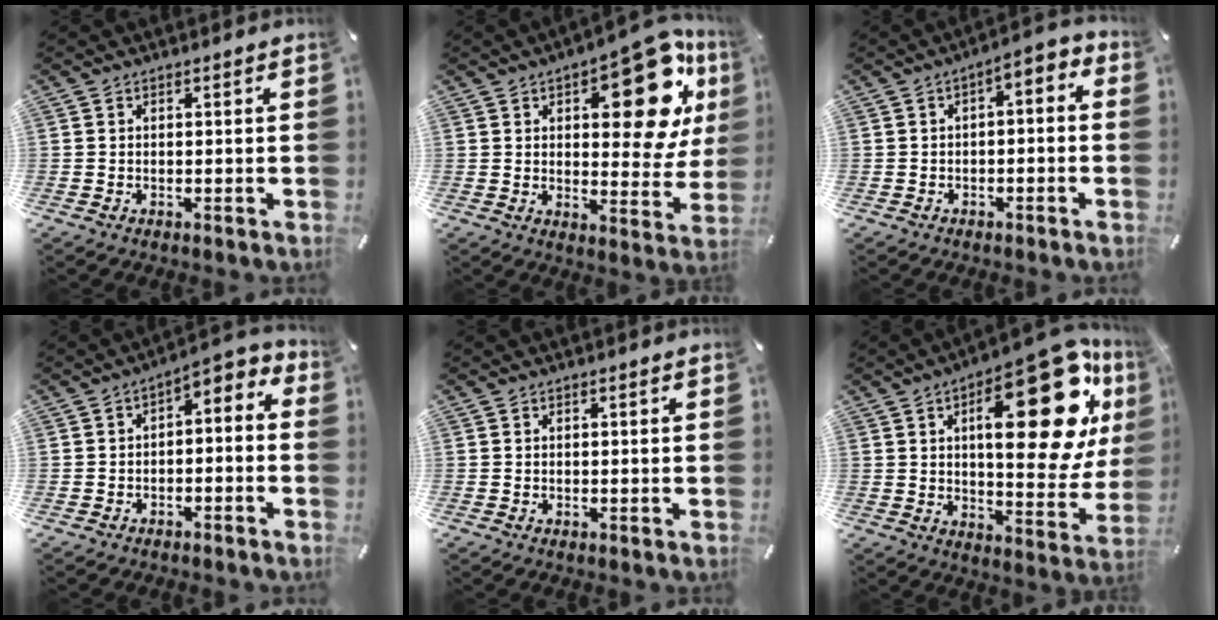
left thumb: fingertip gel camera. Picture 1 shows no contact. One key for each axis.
{"total": 22.2, "fx": 9.4, "fy": 10.6, "fz": 17.1, "tx": -0.201, "ty": -0.063, "tz": 0.144}
{"total": 3.7, "fx": -1.7, "fy": 1.7, "fz": 2.9, "tx": -0.051, "ty": 0.013, "tz": -0.036}
{"total": 3.2, "fx": -1.4, "fy": 2.0, "fz": 2.1, "tx": -0.034, "ty": 0.002, "tz": -0.035}
{"total": 0.0}
{"total": 30.5, "fx": 11.3, "fy": 11.7, "fz": 25.8, "tx": -0.349, "ty": -0.075, "tz": 0.182}